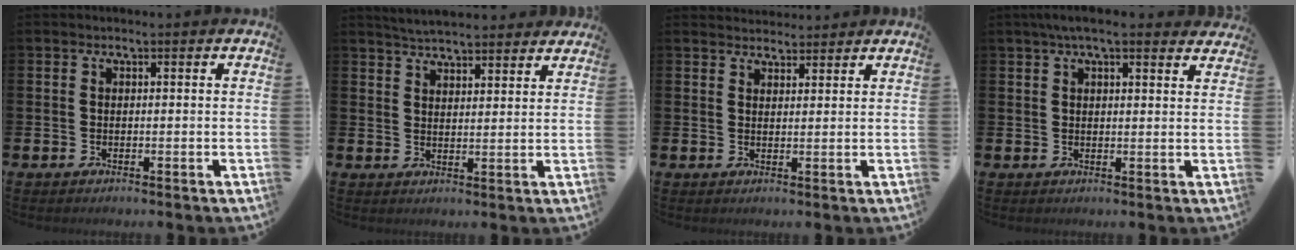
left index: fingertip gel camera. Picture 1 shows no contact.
{"total": 4.4, "force": [4.4, 0.5, 0.5], "torque": [-0.018, -0.020, 0.079]}
{"total": 2.7, "force": [2.6, 0.7, -0.1], "torque": [0.011, -0.015, 0.045]}
{"total": 4.3, "force": [3.6, 0.9, 2.2], "torque": [-0.049, -0.007, 0.065]}